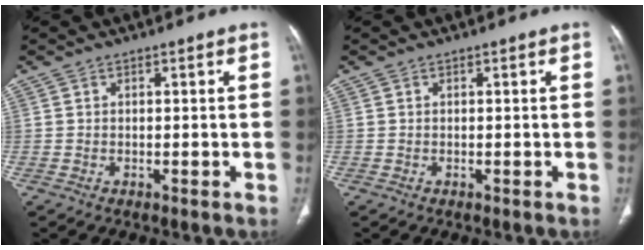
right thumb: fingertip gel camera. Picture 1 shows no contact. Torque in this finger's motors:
{"motor_torque": [0.24, 0.14, 0.58, 0.12, -0.04]}